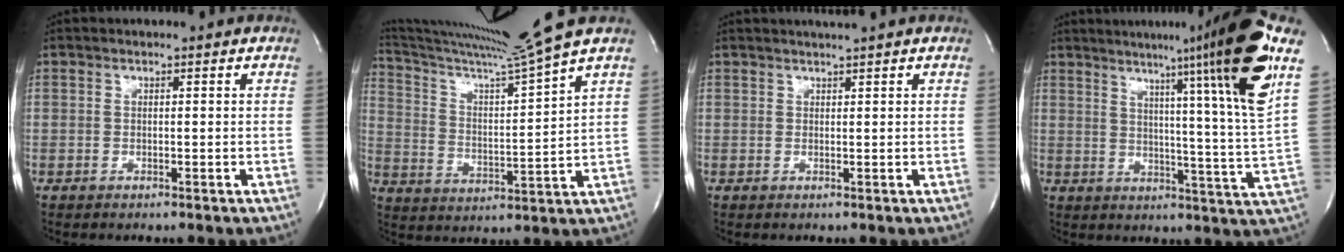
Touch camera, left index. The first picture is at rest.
{"total": 14.9, "force": [12.8, -4.2, 6.2], "torque": [-0.118, -0.047, 0.211]}
{"total": 1.4, "force": [1.2, -0.6, 0.4], "torque": [-0.005, -0.004, 0.024]}
{"total": 19.1, "force": [11.1, -3.2, 15.2], "torque": [-0.204, -0.045, 0.126]}